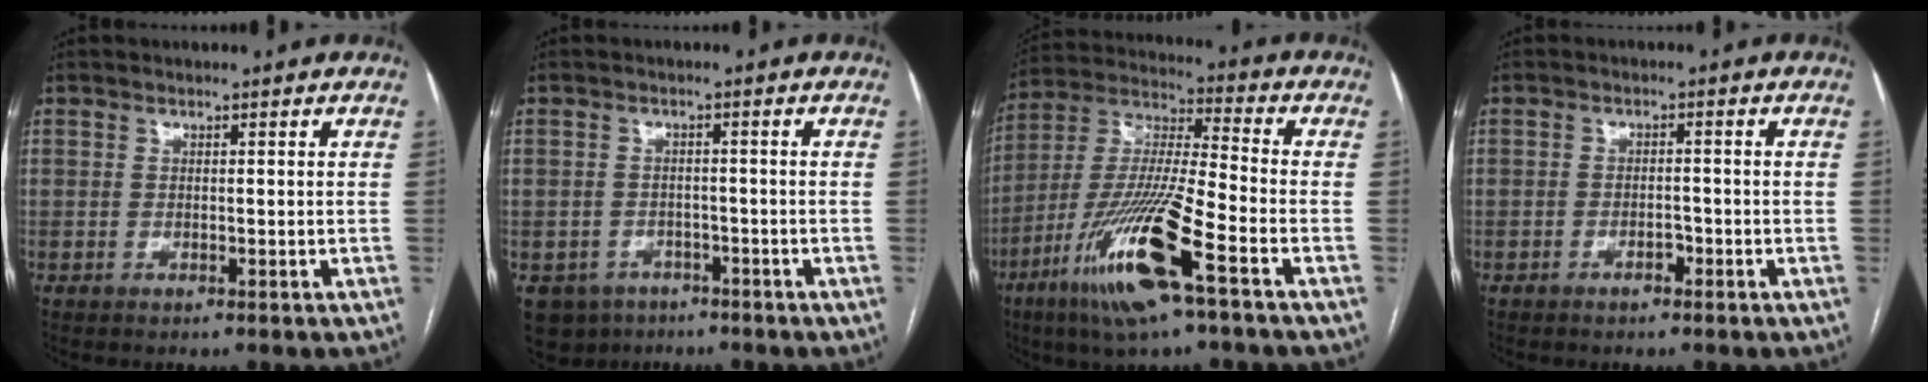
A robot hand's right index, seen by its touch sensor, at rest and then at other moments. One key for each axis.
{"total": 6.0, "fx": -3.9, "fy": 4.5, "fz": 0.9, "tx": -0.010, "ty": 0.004, "tz": -0.055}
{"total": 17.3, "fx": -8.5, "fy": 1.1, "fz": 15.0, "tx": -0.318, "ty": -0.031, "tz": -0.162}
{"total": 1.9, "fx": -1.2, "fy": 0.8, "fz": 1.2, "tx": -0.019, "ty": 0.003, "tz": -0.020}